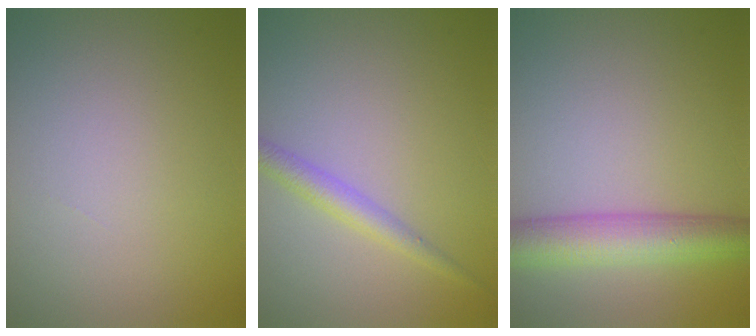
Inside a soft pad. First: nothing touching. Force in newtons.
{"total": 2.1, "press": 2.1, "slide": 0.1}
{"total": 5.8, "press": 5.8, "slide": 0.3}